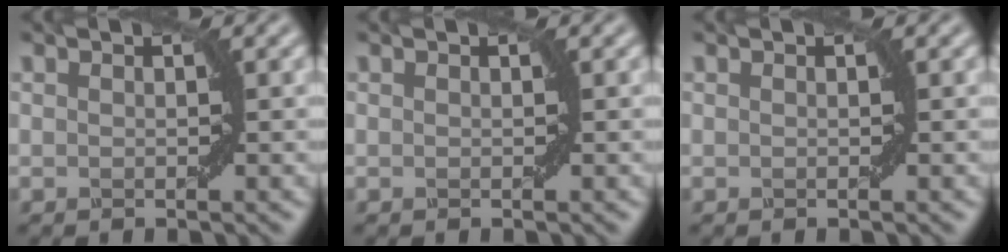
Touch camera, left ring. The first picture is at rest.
{"total": 0.0}
{"total": 0.0}